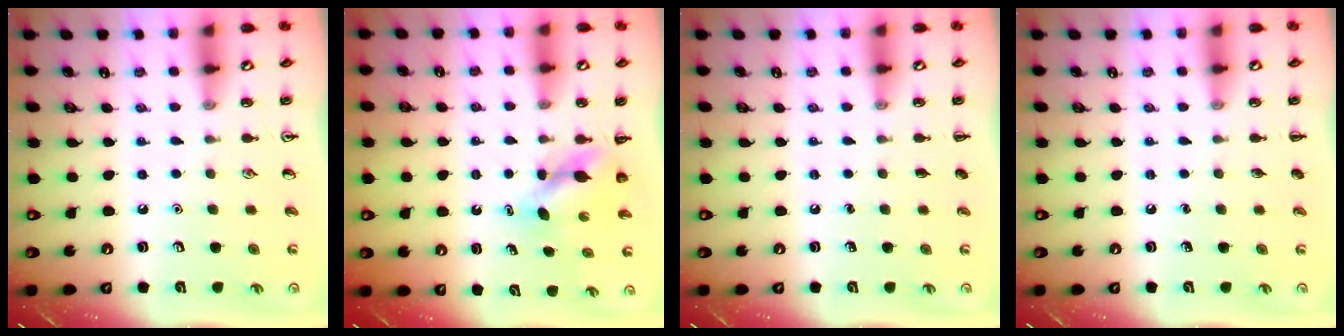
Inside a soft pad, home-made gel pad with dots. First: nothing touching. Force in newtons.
{"total": 4.6, "press": 4.6, "slide": 0.4}
{"total": 0.0}
{"total": 0.0}